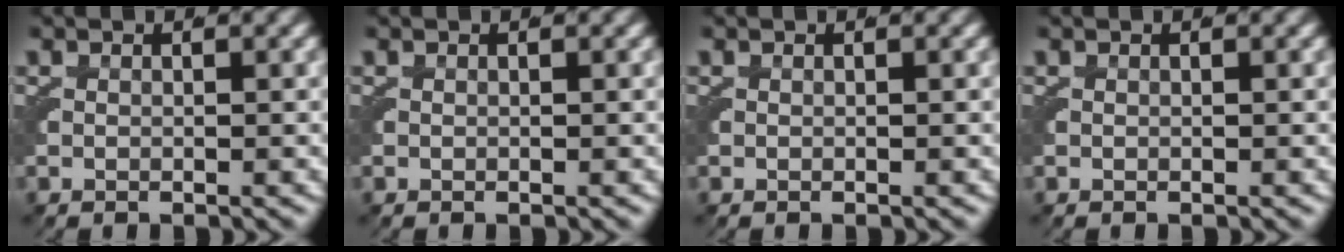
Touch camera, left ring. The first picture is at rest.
{"total": 0.0}
{"total": 0.0}
{"total": 0.0}